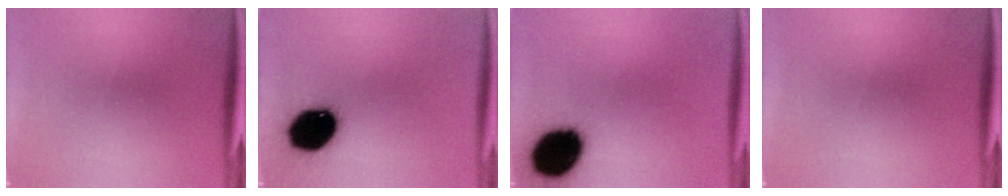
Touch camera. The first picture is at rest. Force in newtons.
{"total": 15.6}
{"total": 17.6}
{"total": 0.0}